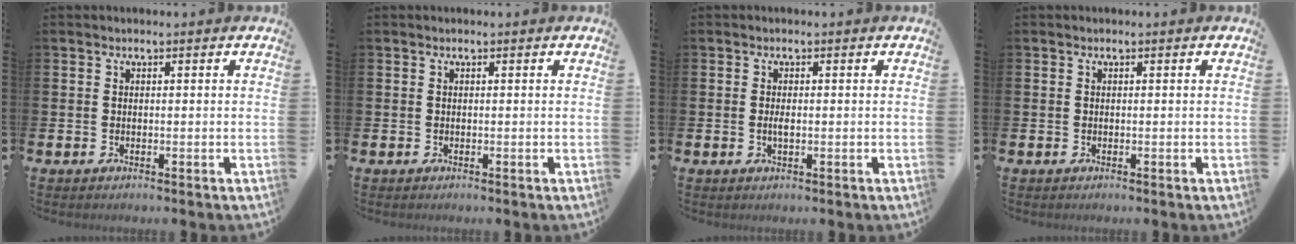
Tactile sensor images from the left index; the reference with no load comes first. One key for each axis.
{"total": 0.0}
{"total": 1.3, "fx": -0.1, "fy": 0.5, "fz": 1.2, "tx": -0.021, "ty": 0.000, "tz": -0.003}
{"total": 0.0}